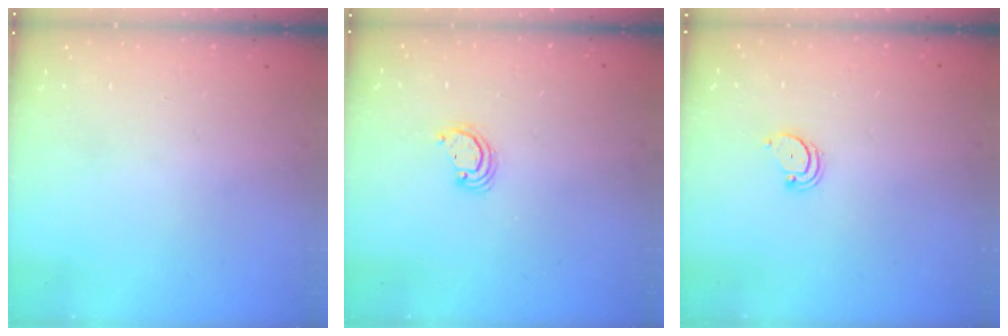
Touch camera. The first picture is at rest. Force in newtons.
{"total": 2.5, "press": 2.5, "slide": 0.2}
{"total": 1.8, "press": 1.8, "slide": 0.2}